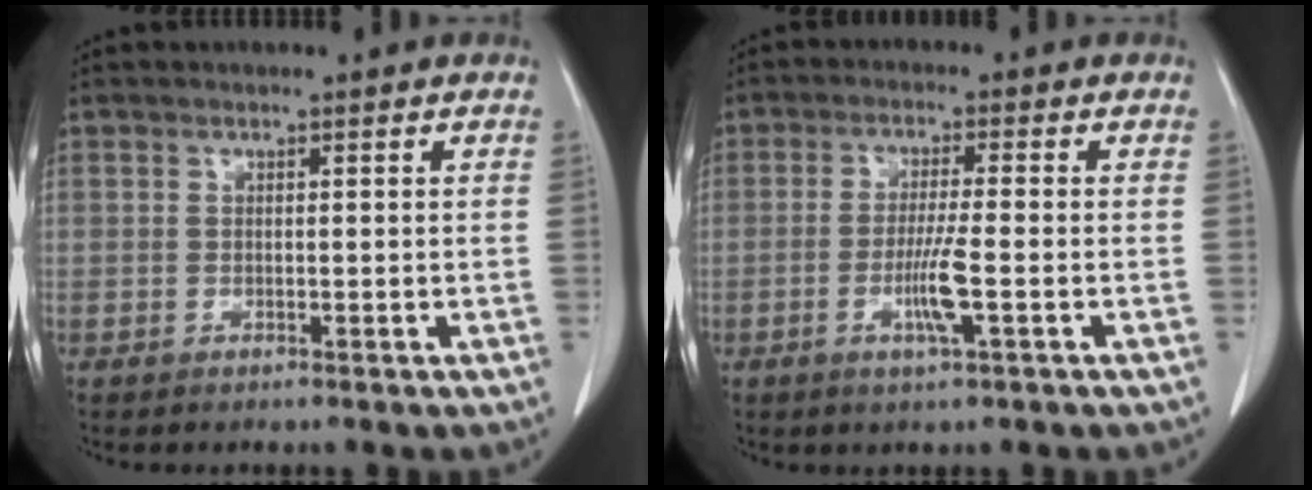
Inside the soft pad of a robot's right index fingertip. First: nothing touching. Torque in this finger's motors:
{"motor_torque": [0.05, 0.01, 0.07, 0.09]}